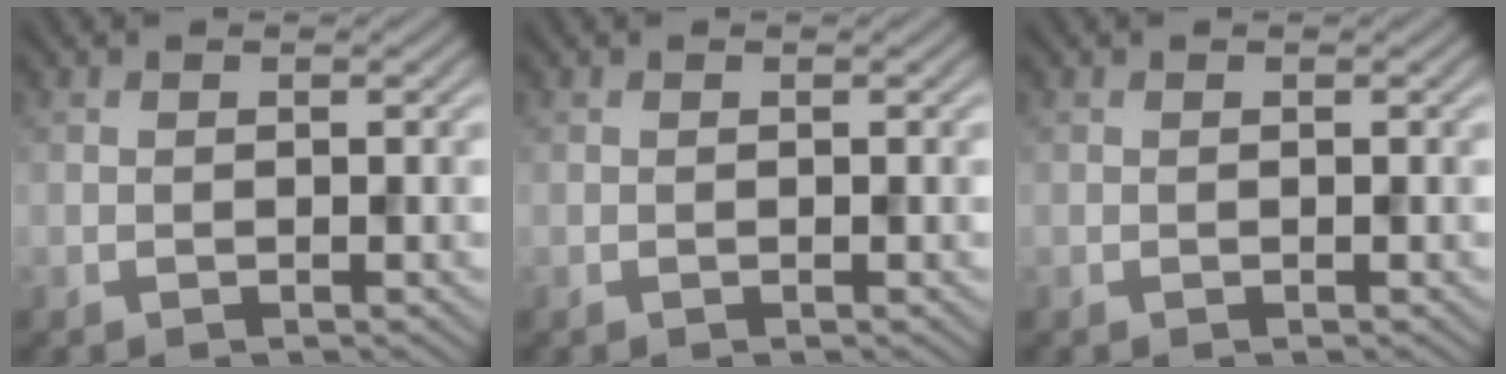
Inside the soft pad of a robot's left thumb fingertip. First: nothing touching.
{"total": 0.0}
{"total": 0.0}